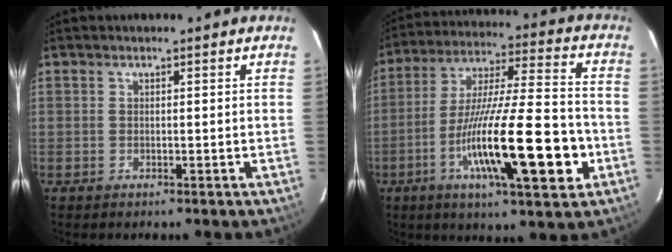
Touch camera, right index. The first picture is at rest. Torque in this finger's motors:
{"motor_torque": [0.91, -0.48, 0.64, 0.21]}